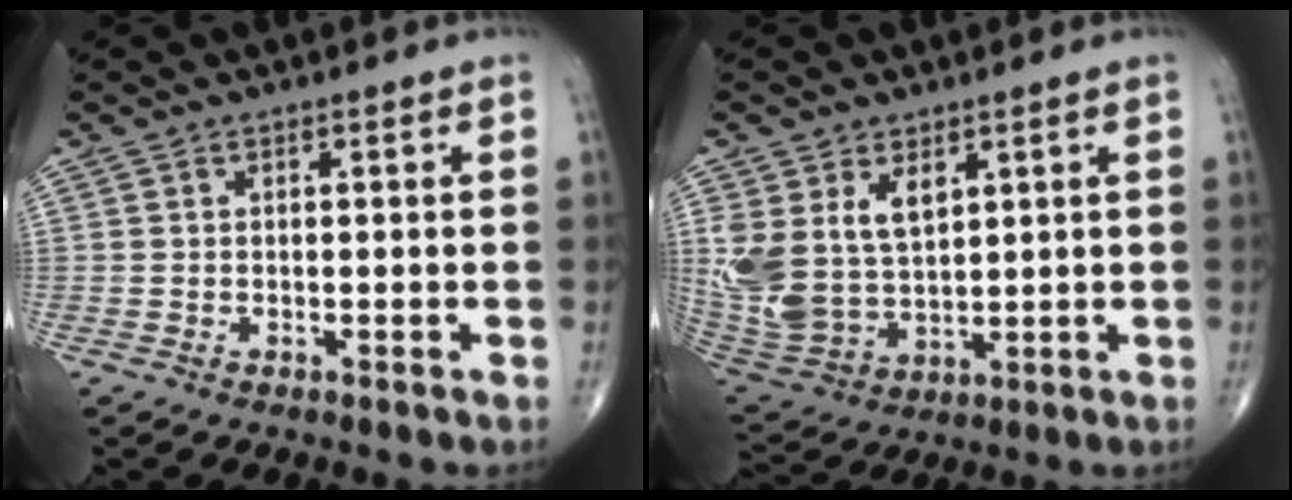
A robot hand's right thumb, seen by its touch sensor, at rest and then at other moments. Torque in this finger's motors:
{"motor_torque": [0.41, 0.41, 1.08, 0.91, 0.12]}